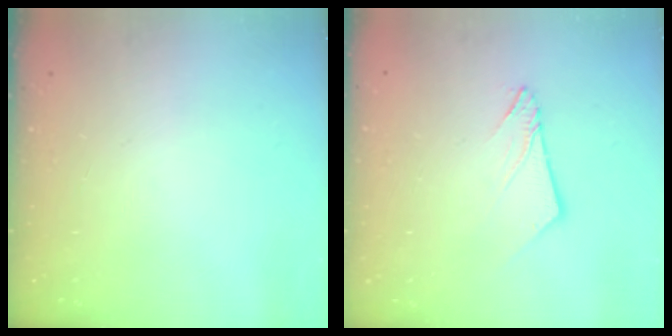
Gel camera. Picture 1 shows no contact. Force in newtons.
{"total": 5.3, "press": 5.3, "slide": 0.4}